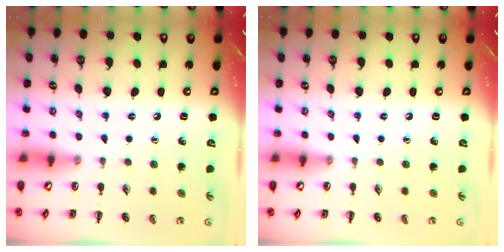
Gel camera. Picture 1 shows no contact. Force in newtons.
{"total": 0.0}